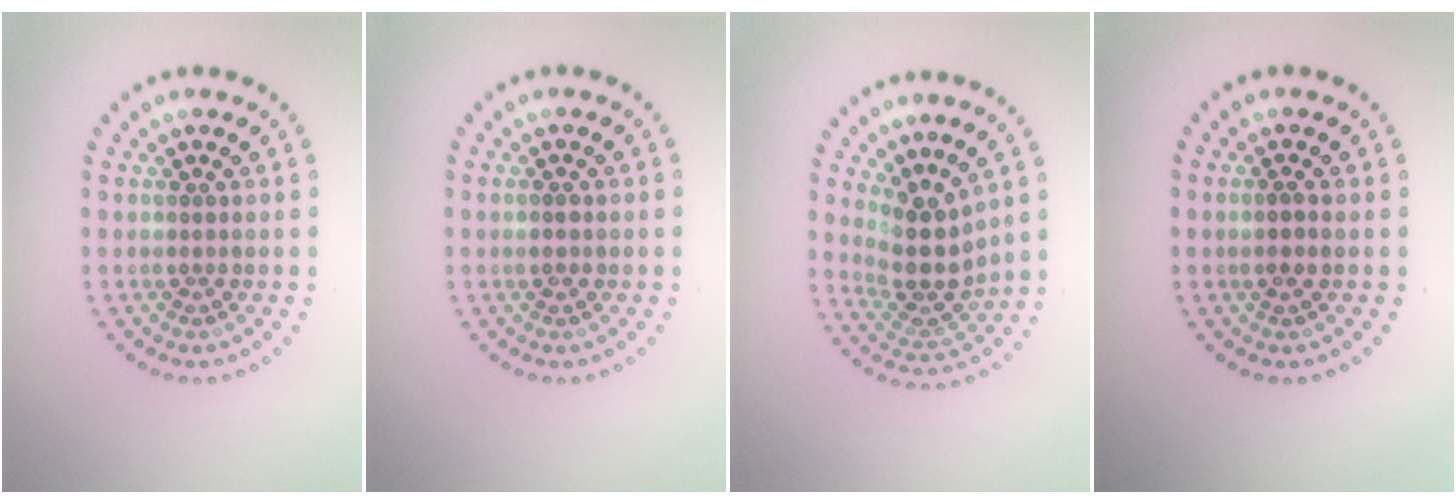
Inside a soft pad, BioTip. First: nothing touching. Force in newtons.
{"total": 1.1, "press": 1.1, "slide": 0.1}
{"total": 3.8, "press": 2.9, "slide": 2.5}
{"total": 0.8, "press": 0.6, "slide": 0.5}